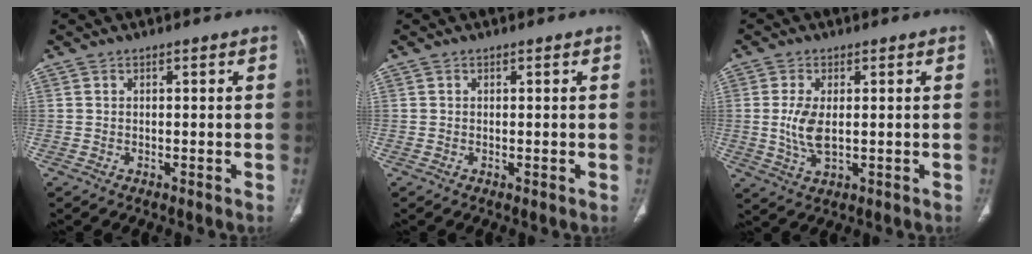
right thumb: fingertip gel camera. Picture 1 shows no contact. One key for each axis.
{"total": 0.0}
{"total": 6.2, "fx": 0.2, "fy": 3.0, "fz": 5.4, "tx": -0.120, "ty": -0.009, "tz": 0.010}